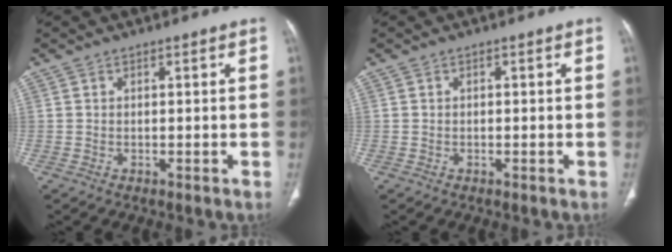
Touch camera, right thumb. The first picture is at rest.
{"total": 0.0}